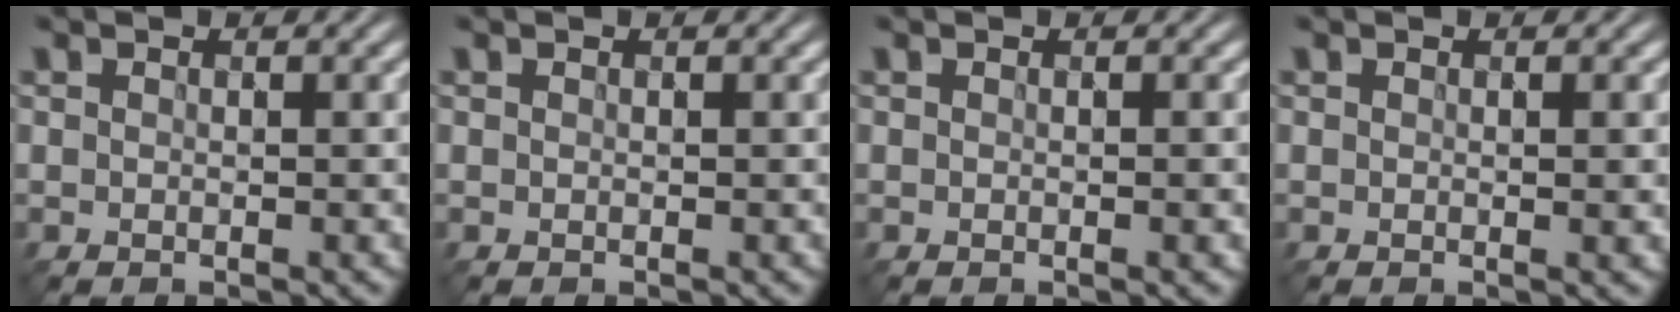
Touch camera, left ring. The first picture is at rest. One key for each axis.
{"total": 0.0}
{"total": 0.8, "fx": -0.2, "fy": 0.0, "fz": 0.8, "tx": -0.010, "ty": -0.001, "tz": -0.004}
{"total": 0.9, "fx": 0.1, "fy": 0.1, "fz": 0.9, "tx": -0.012, "ty": 0.000, "tz": 0.000}